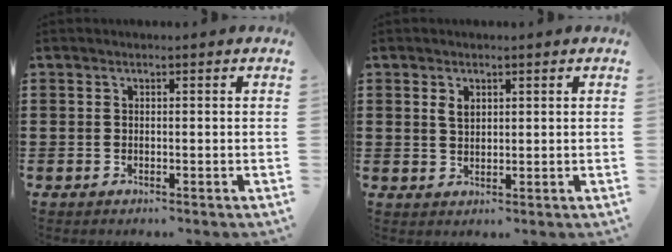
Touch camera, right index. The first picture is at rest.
{"total": 1.9, "force": [0.9, 1.1, 1.2], "torque": [-0.028, 0.004, 0.016]}